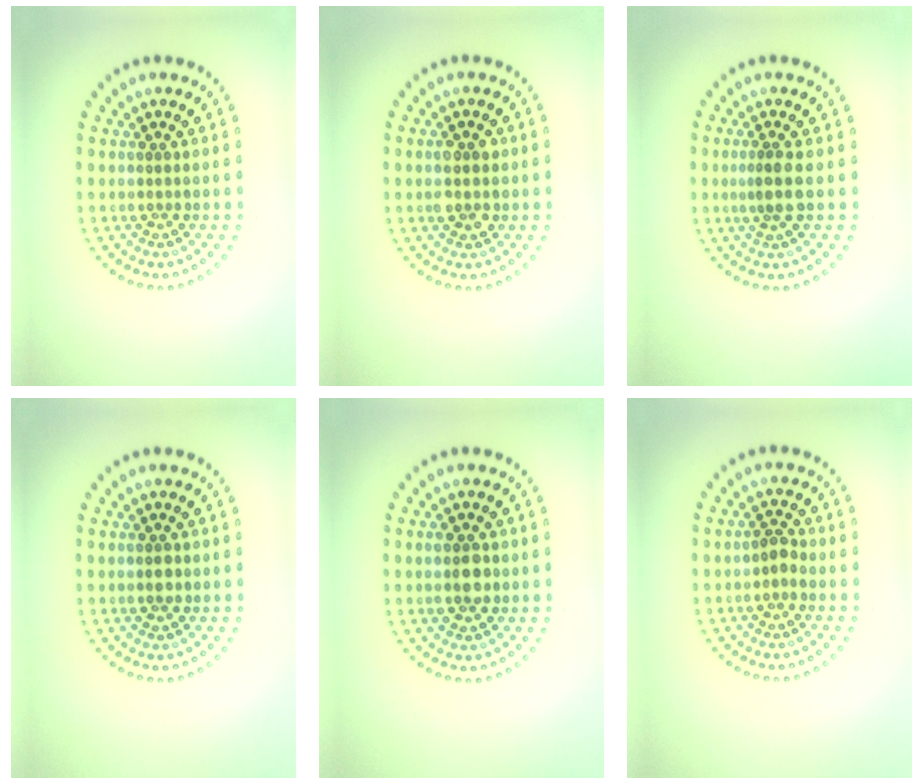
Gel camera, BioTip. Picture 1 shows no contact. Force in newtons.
{"total": 2.6, "press": 2.6, "slide": 0.2}
{"total": 2.1, "press": 1.6, "slide": 1.3}
{"total": 1.1, "press": 1.1, "slide": 0.2}
{"total": 2.5, "press": 2.5, "slide": 0.3}
{"total": 1.2, "press": 1.1, "slide": 0.5}